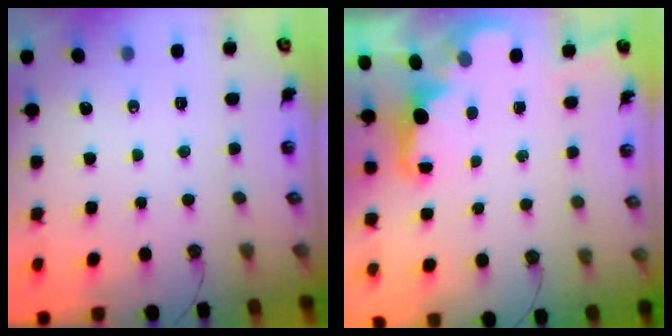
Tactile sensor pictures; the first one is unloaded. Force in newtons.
{"total": 2.3, "press": 2.2, "slide": 0.7}